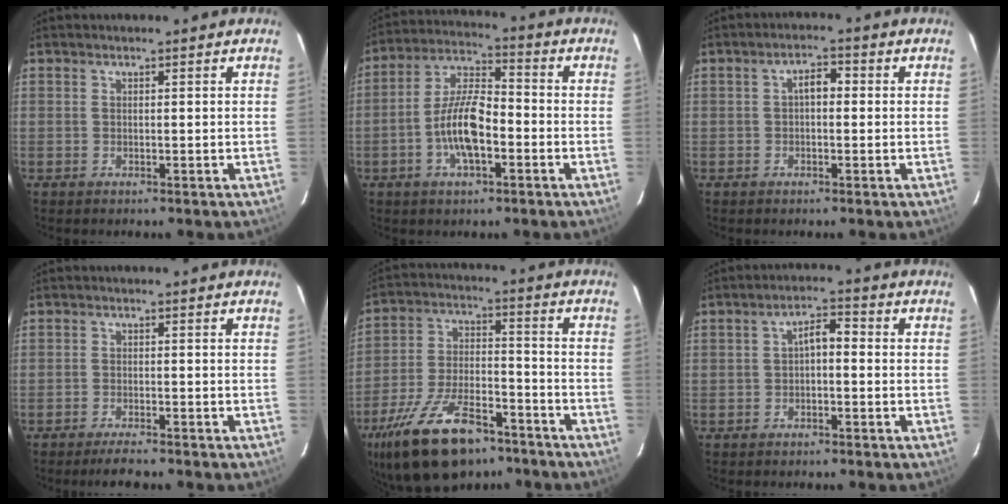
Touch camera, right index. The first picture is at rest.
{"total": 10.8, "force": [-3.4, 4.0, 9.4], "torque": [-0.191, 0.010, -0.065]}
{"total": 3.0, "force": [0.1, 1.7, 2.5], "torque": [-0.042, 0.014, 0.000]}
{"total": 3.7, "force": [-3.3, 0.3, 1.6], "torque": [-0.044, -0.007, -0.059]}
{"total": 20.7, "force": [-14.2, 9.1, 12.0], "torque": [-0.240, -0.014, -0.233]}
{"total": 3.2, "force": [-0.8, 1.5, 2.7], "torque": [-0.049, 0.014, -0.014]}